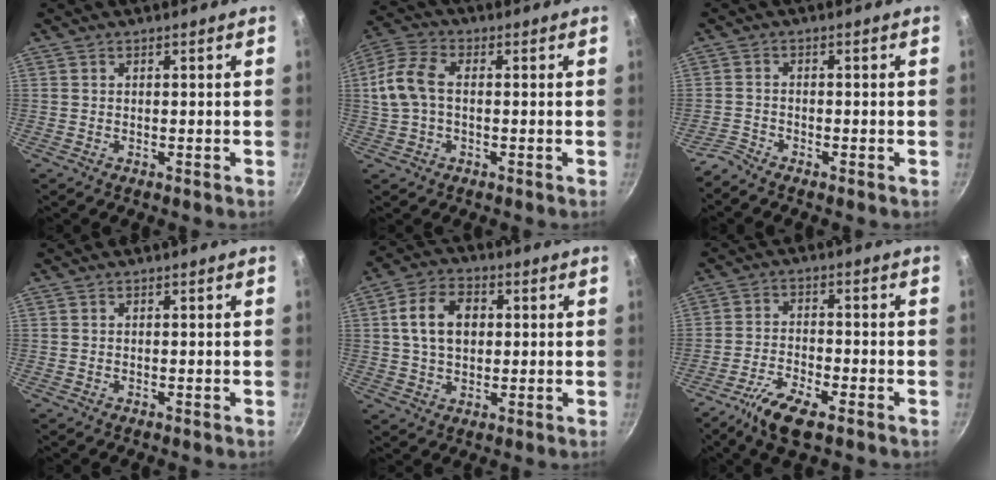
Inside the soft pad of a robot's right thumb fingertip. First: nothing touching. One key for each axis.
{"total": 8.9, "fx": 0.3, "fy": 5.5, "fz": 7.0, "tx": -0.150, "ty": 0.024, "tz": -0.004}
{"total": 2.2, "fx": -2.1, "fy": 0.3, "fz": 0.4, "tx": -0.017, "ty": 0.010, "tz": -0.052}
{"total": 0.0}
{"total": 10.1, "fx": 1.7, "fy": 7.1, "fz": 6.9, "tx": -0.105, "ty": 0.015, "tz": 0.024}
{"total": 8.5, "fx": -5.2, "fy": 2.6, "fz": 6.1, "tx": -0.125, "ty": 0.021, "tz": -0.103}